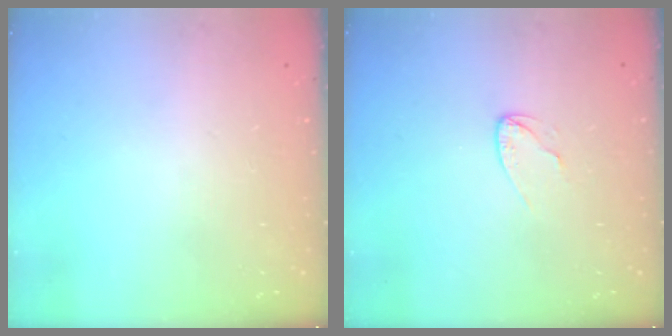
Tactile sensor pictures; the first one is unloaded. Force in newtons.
{"total": 3.6, "press": 3.6, "slide": 0.4}